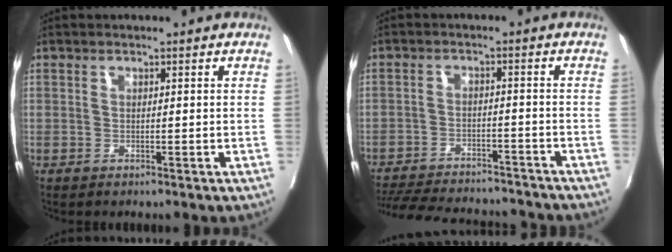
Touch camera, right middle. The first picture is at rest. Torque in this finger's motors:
{"motor_torque": [0.93, -1.21, 0.25, 0.06]}